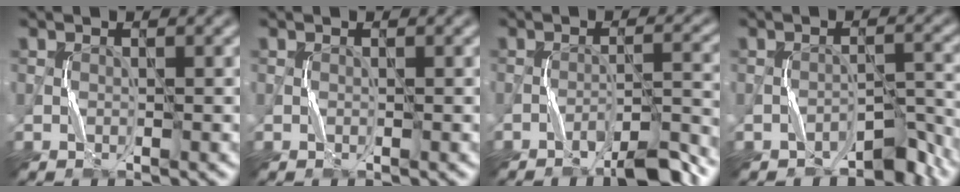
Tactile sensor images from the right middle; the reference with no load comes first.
{"total": 0.0}
{"total": 4.9, "force": [-3.9, 0.5, 2.9], "torque": [-0.040, 0.016, -0.062]}
{"total": 3.4, "force": [-3.0, 1.1, 1.2], "torque": [-0.008, 0.007, -0.043]}